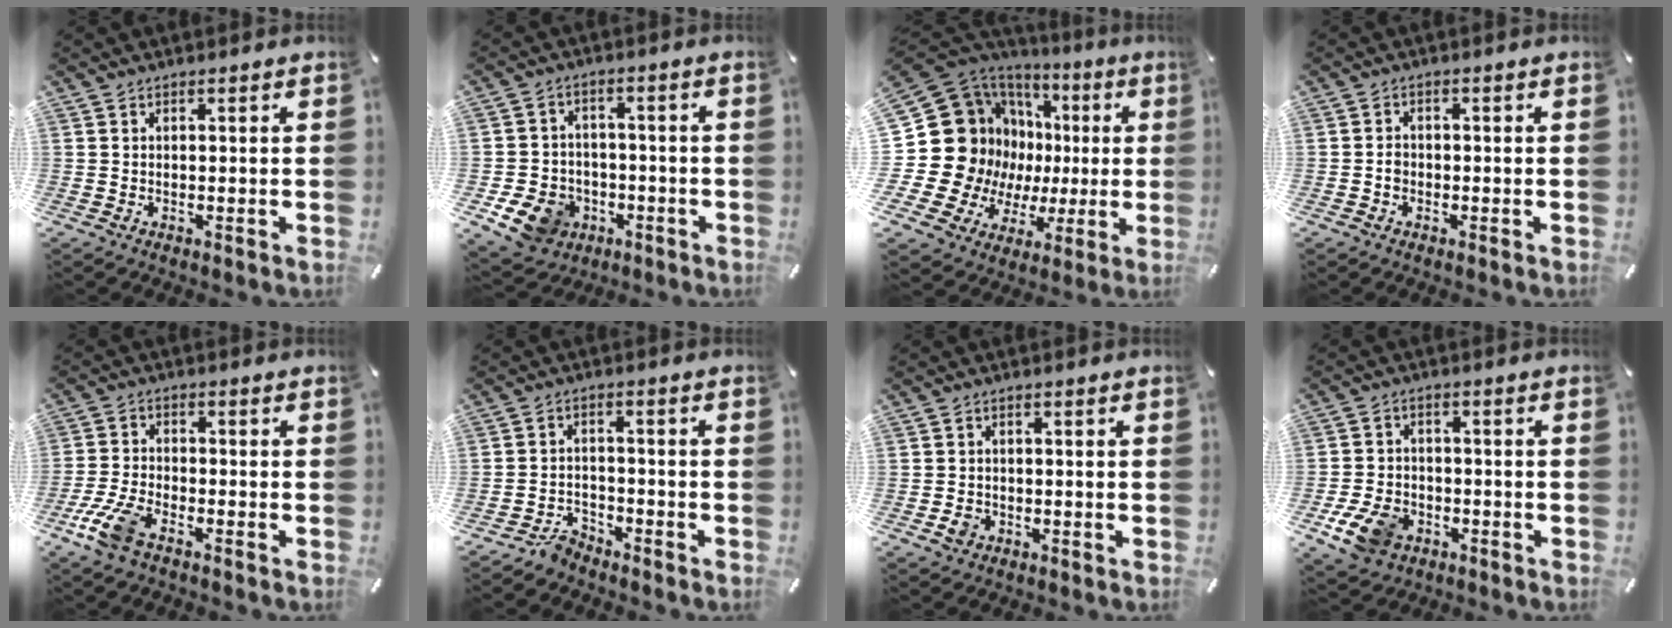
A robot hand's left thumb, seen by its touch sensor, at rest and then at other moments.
{"total": 9.6, "force": [-4.2, 7.8, 3.6], "torque": [-0.079, 0.034, -0.072]}
{"total": 22.7, "force": [4.4, 18.8, 12.0], "torque": [-0.233, -0.057, 0.120]}
{"total": 1.8, "force": [-0.6, 1.4, 0.8], "torque": [-0.016, 0.006, -0.014]}
{"total": 7.5, "force": [-4.6, 3.2, 5.1], "torque": [-0.120, 0.007, -0.088]}
{"total": 4.6, "force": [-4.1, 1.9, 0.9], "torque": [-0.026, 0.021, -0.081]}
{"total": 2.7, "force": [-0.9, 2.3, 1.1], "torque": [-0.017, 0.006, -0.017]}
{"total": 9.2, "force": [-4.1, 6.8, 4.7], "torque": [-0.099, 0.019, -0.075]}